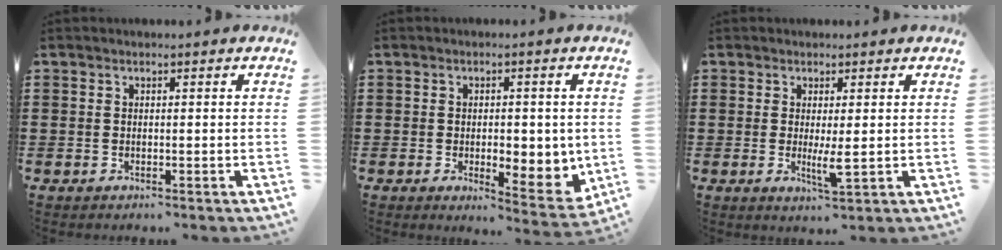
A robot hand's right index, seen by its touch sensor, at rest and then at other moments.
{"total": 5.0, "force": [0.1, 2.4, 4.3], "torque": [-0.068, 0.004, -0.001]}
{"total": 3.5, "force": [-0.2, 0.5, 3.4], "torque": [-0.062, -0.003, -0.003]}